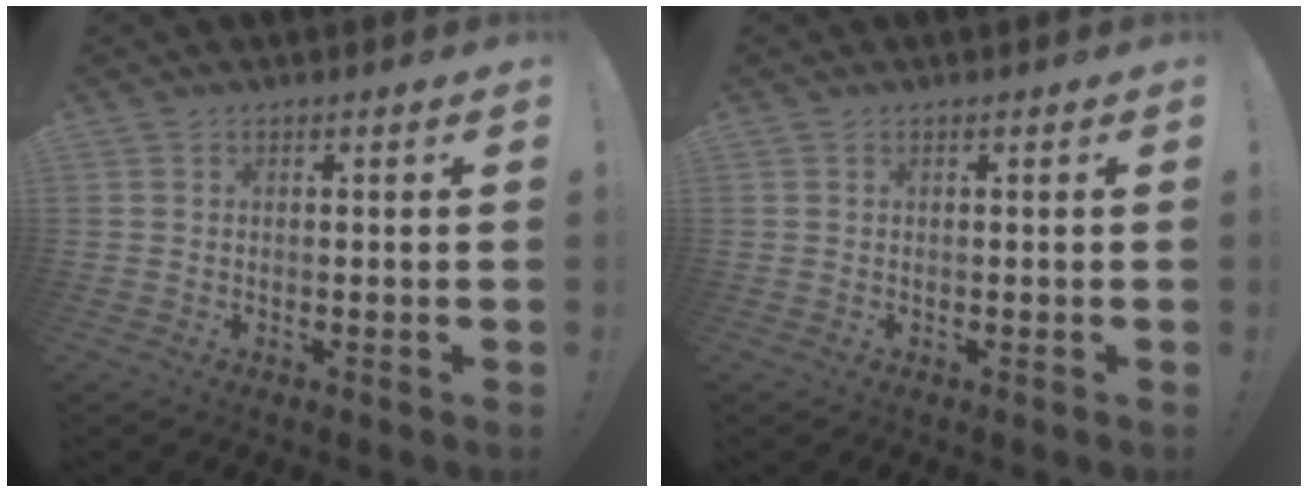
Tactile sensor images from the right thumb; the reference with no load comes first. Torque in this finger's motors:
{"motor_torque": [-0.09, 0.09, -0.07, 0.07, 0.01]}